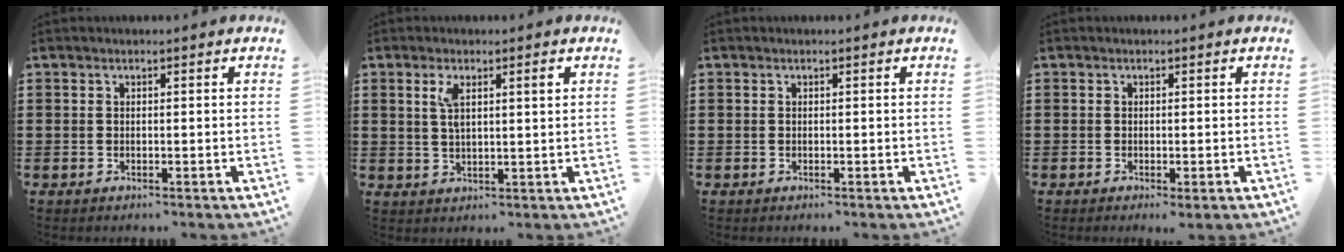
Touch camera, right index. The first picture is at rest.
{"total": 3.9, "force": [1.5, 1.0, 3.5], "torque": [-0.064, 0.003, 0.020]}
{"total": 0.0}
{"total": 0.5, "force": [-0.3, -0.4, 0.3], "torque": [-0.004, -0.006, -0.005]}